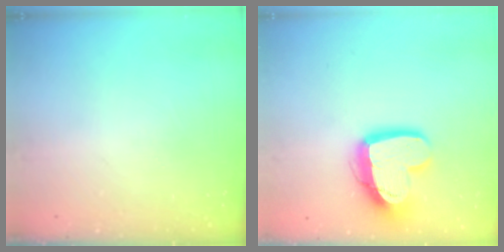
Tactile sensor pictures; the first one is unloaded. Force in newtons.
{"total": 15.5, "press": 15.4, "slide": 1.4}